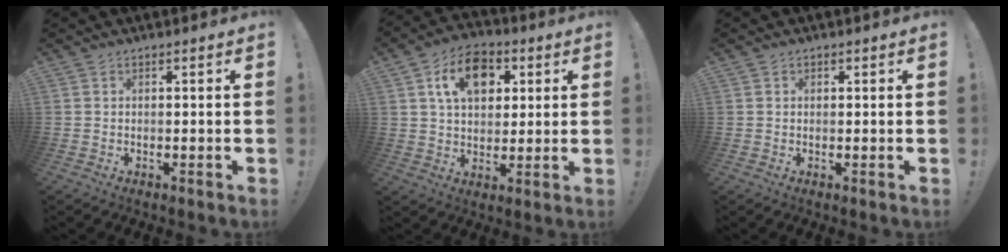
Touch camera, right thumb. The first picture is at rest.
{"total": 13.2, "force": [5.0, 9.2, 8.0], "torque": [-0.116, -0.004, 0.093]}
{"total": 0.5, "force": [0.1, 0.5, 0.1], "torque": [0.004, -0.002, 0.002]}